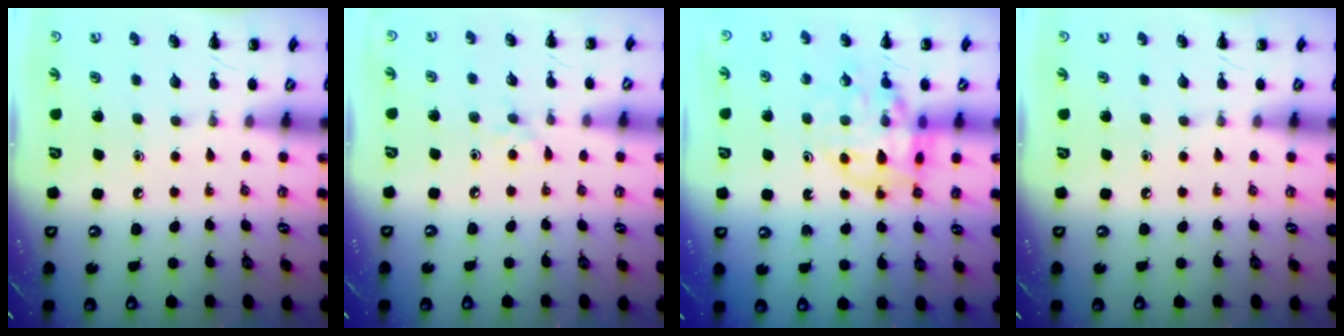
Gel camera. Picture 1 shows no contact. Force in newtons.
{"total": 4.5, "press": 4.1, "slide": 1.8}
{"total": 13.4, "press": 13.1, "slide": 3.1}
{"total": 0.0}